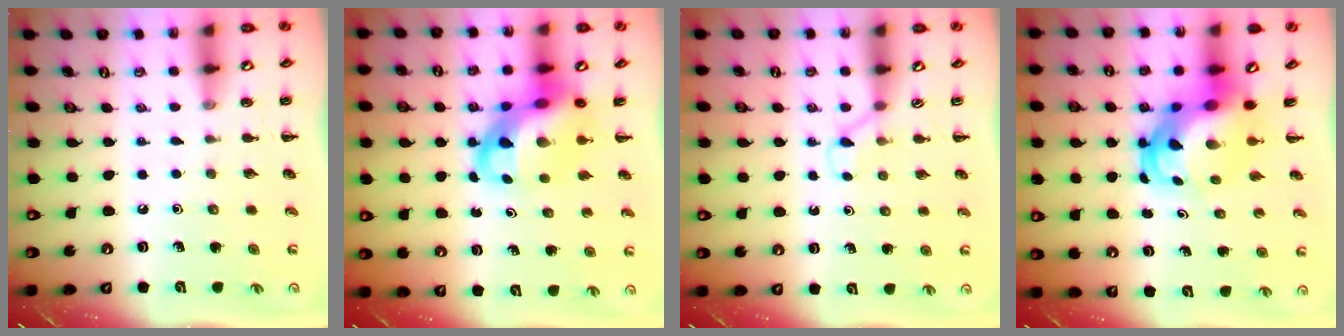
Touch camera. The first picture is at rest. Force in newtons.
{"total": 10.4, "press": 10.1, "slide": 2.6}
{"total": 2.1, "press": 2.0, "slide": 0.8}
{"total": 7.7, "press": 7.4, "slide": 2.3}